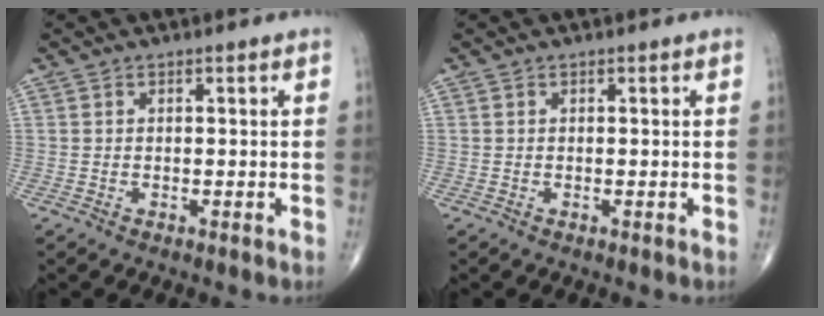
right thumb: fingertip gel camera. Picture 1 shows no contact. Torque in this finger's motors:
{"motor_torque": [0.02, 0.02, 0.00, 0.00, 0.00]}